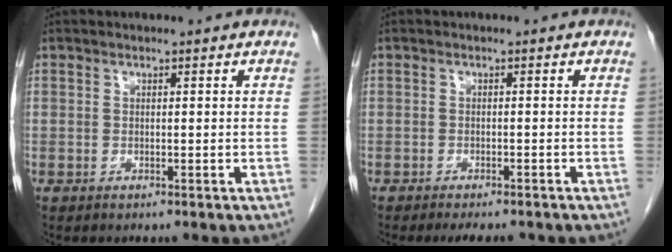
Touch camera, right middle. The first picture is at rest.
{"total": 5.0, "force": [-4.4, 1.1, 2.2], "torque": [-0.025, -0.007, -0.058]}